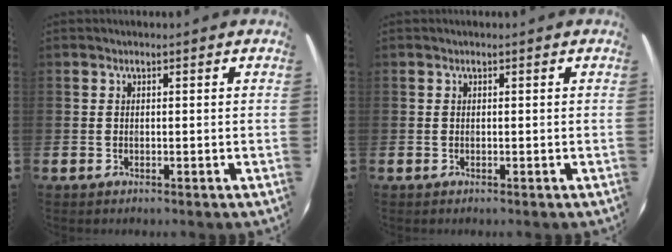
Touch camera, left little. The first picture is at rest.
{"total": 0.0}